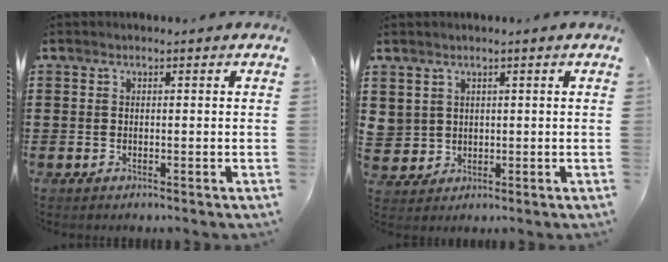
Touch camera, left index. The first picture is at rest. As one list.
[{"total": 2.4, "force": [1.2, 2.1, 0.1], "torque": [-0.015, 0.008, 0.021]}]